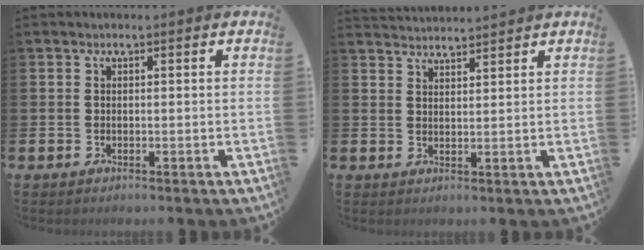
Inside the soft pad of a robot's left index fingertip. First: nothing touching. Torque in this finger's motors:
{"motor_torque": [-0.99, -1.15, -0.40, -0.03]}